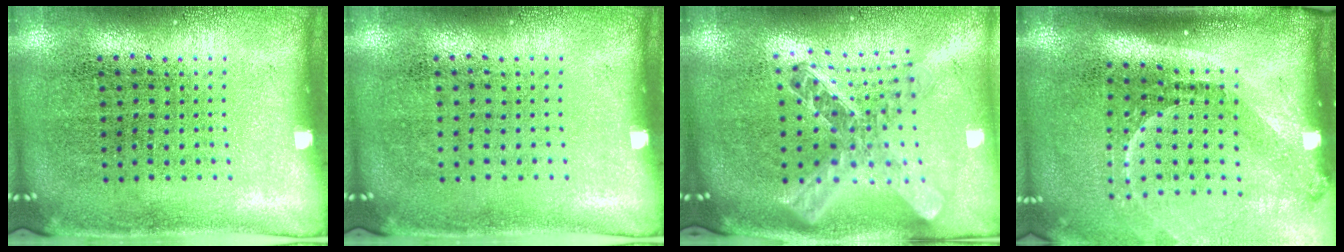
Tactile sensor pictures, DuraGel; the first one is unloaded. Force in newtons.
{"total": 0.0}
{"total": 2.5, "press": 1.9, "slide": 1.6}
{"total": 2.2, "press": 1.6, "slide": 1.6}